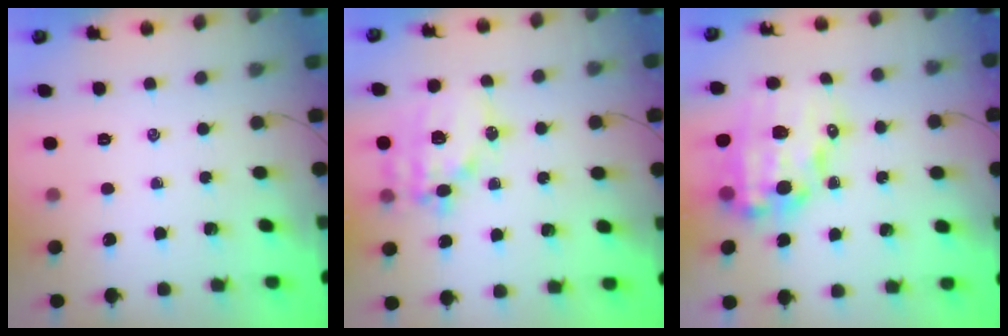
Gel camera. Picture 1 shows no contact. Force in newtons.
{"total": 15.1, "press": 14.8, "slide": 3.0}
{"total": 15.4, "press": 15.0, "slide": 3.5}